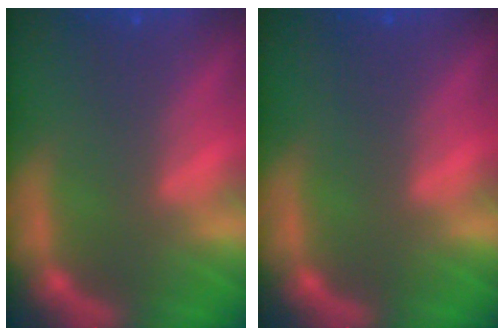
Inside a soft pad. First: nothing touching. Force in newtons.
{"total": 0.0}